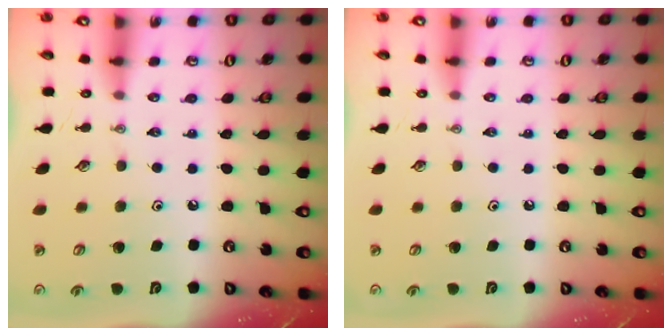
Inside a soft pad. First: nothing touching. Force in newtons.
{"total": 0.0}